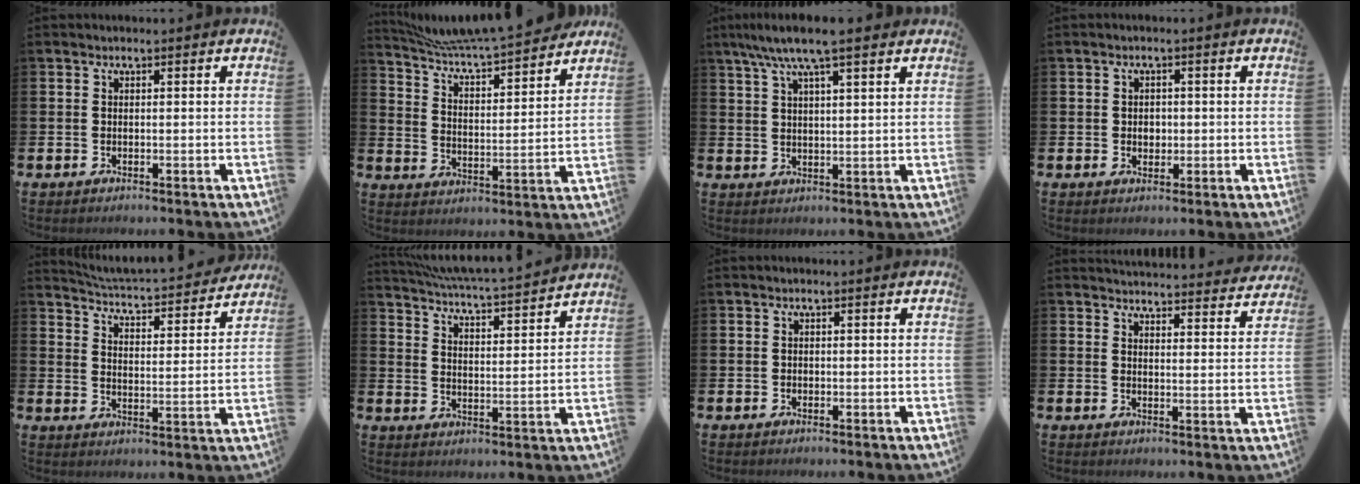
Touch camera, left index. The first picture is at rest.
{"total": 7.2, "force": [7.0, -0.2, 1.6], "torque": [-0.063, -0.060, 0.119]}
{"total": 7.1, "force": [5.8, 0.8, 4.1], "torque": [-0.092, -0.010, 0.103]}
{"total": 1.7, "force": [0.2, 1.4, 0.9], "torque": [0.000, 0.002, -0.003]}
{"total": 4.6, "force": [4.5, 0.2, 0.6], "torque": [-0.038, -0.044, 0.072]}
{"total": 5.9, "force": [5.8, -0.2, 0.9], "torque": [-0.046, -0.051, 0.101]}
{"total": 0.5, "force": [0.0, 0.5, 0.1], "torque": [-0.001, 0.004, -0.002]}
{"total": 4.5, "force": [4.4, 0.5, 0.3], "torque": [-0.006, -0.037, 0.077]}